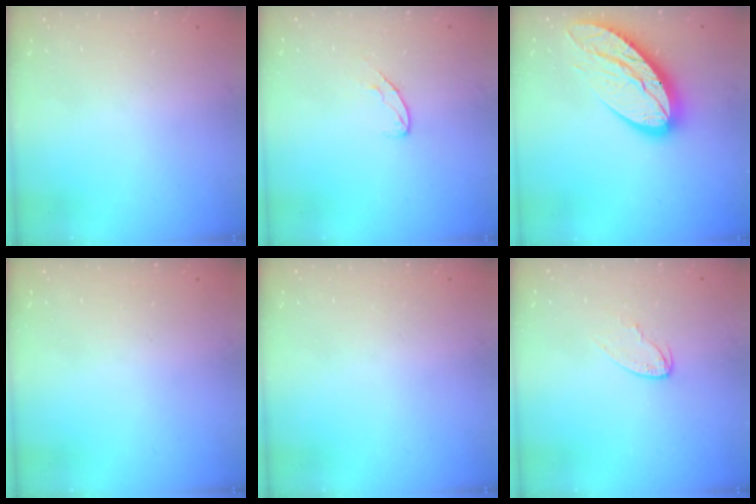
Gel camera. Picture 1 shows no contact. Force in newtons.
{"total": 7.0, "press": 7.0, "slide": 0.6}
{"total": 15.9, "press": 15.7, "slide": 2.2}
{"total": 0.0}
{"total": 0.0}
{"total": 4.7, "press": 4.7, "slide": 0.4}